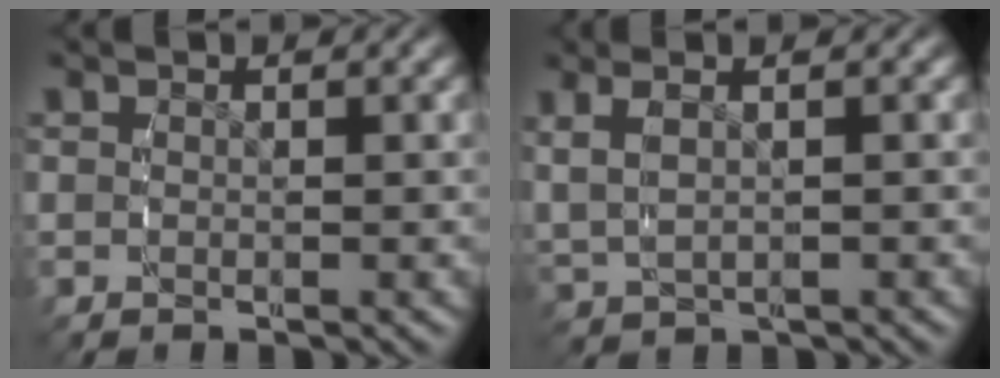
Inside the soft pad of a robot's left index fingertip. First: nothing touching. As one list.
[{"total": 3.7, "force": [1.0, 2.3, 2.7], "torque": [-0.061, 0.006, 0.023]}]